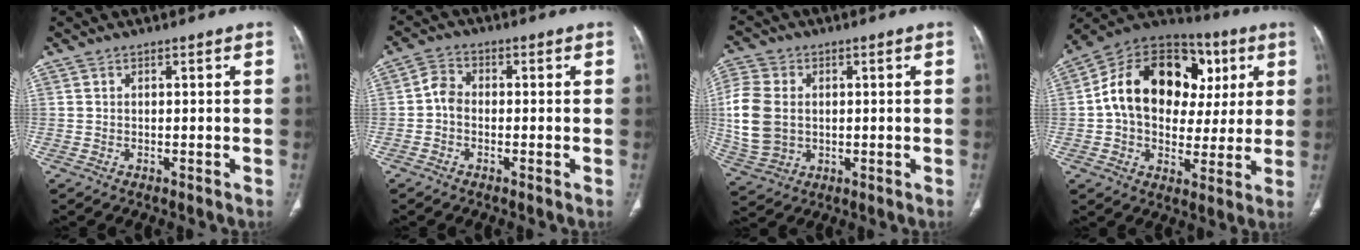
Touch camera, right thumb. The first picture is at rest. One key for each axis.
{"total": 3.4, "fx": -0.7, "fy": 2.6, "fz": 2.1, "tx": -0.033, "ty": 0.013, "tz": -0.025}
{"total": 12.0, "fx": 0.5, "fy": 9.2, "fz": 7.7, "tx": -0.167, "ty": 0.003, "tz": 0.017}
{"total": 23.0, "fx": 4.3, "fy": 16.5, "fz": 15.4, "tx": -0.213, "ty": 0.031, "tz": 0.066}